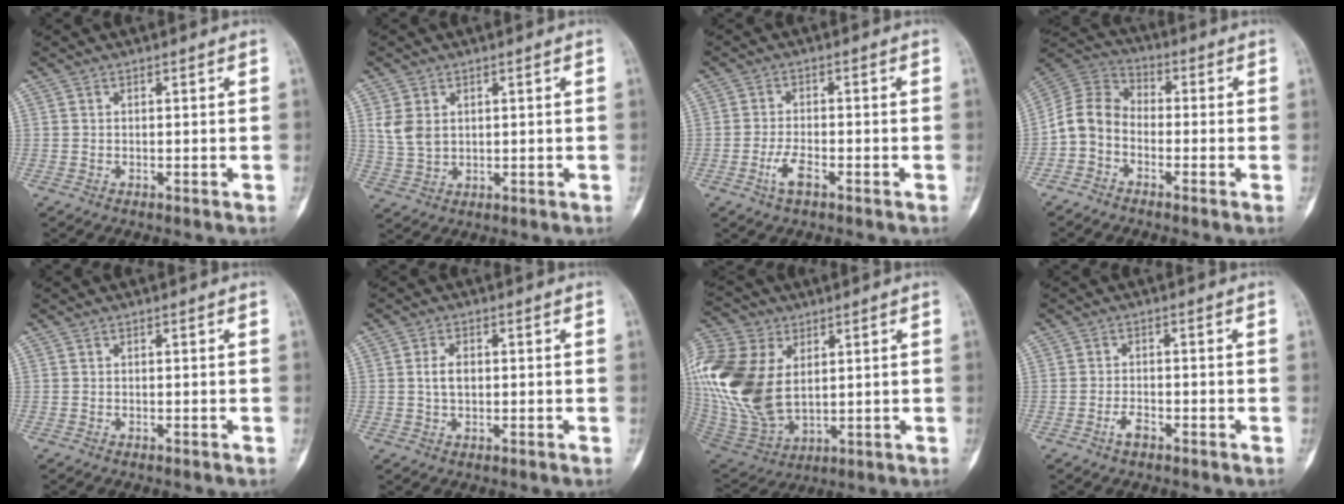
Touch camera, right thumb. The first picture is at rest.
{"total": 5.2, "force": [1.6, 3.9, 3.1], "torque": [-0.055, -0.004, 0.044]}
{"total": 4.0, "force": [-2.0, 1.6, 3.0], "torque": [-0.064, 0.010, -0.037]}
{"total": 8.0, "force": [-2.6, 6.1, 4.5], "torque": [-0.079, 0.042, -0.069]}
{"total": 0.0}
{"total": 3.5, "force": [0.3, 2.2, 2.8], "torque": [-0.049, 0.004, 0.007]}
{"total": 23.2, "force": [5.0, 15.1, 16.9], "torque": [-0.386, -0.020, 0.106]}
{"total": 2.4, "force": [-1.4, 1.2, 1.5], "torque": [-0.030, 0.008, -0.027]}